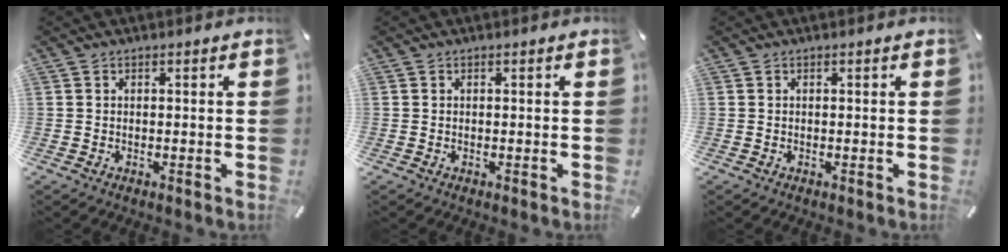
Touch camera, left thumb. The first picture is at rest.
{"total": 0.0}
{"total": 0.0}